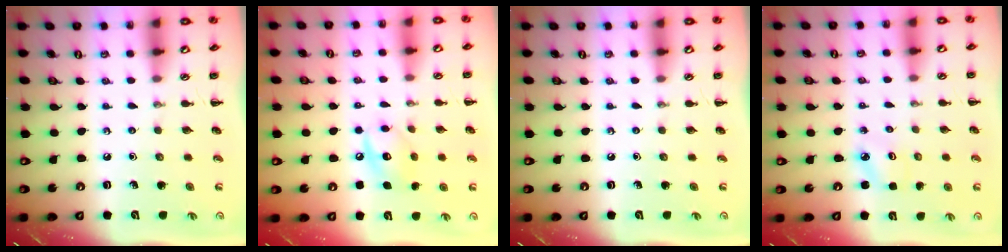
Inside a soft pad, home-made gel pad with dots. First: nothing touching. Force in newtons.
{"total": 10.0, "press": 9.9, "slide": 0.8}
{"total": 0.0}
{"total": 2.3, "press": 2.2, "slide": 0.6}